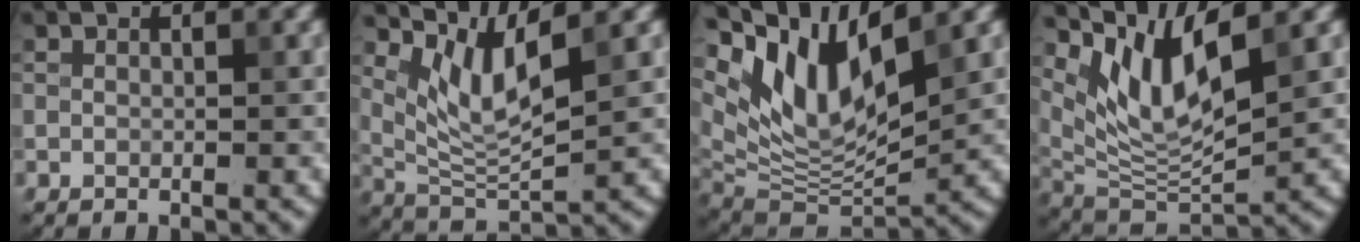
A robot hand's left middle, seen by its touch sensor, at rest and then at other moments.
{"total": 5.4, "force": [3.1, 1.3, 4.2], "torque": [-0.088, -0.011, 0.069]}
{"total": 10.4, "force": [5.6, 4.1, 7.7], "torque": [-0.143, -0.003, 0.112]}
{"total": 7.4, "force": [4.3, 2.1, 5.6], "torque": [-0.112, -0.013, 0.088]}